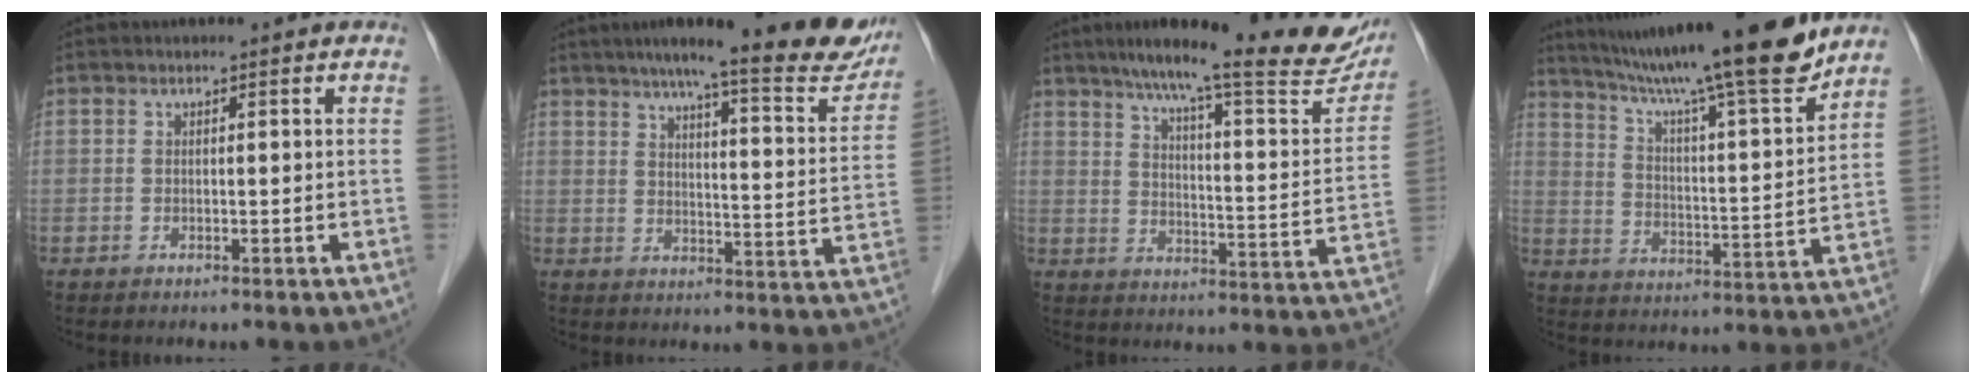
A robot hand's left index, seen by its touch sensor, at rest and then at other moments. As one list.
[{"total": 20.6, "force": [17.0, 2.3, 11.3], "torque": [-0.148, -0.019, 0.209]}, {"total": 25.7, "force": [21.0, 3.0, 14.6], "torque": [-0.210, -0.023, 0.266]}, {"total": 21.7, "force": [18.4, 0.3, 11.4], "torque": [-0.188, -0.012, 0.280]}]